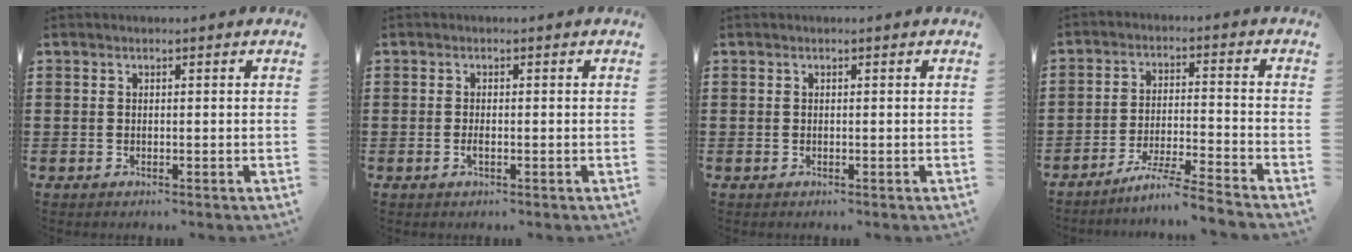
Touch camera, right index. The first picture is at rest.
{"total": 1.0, "force": [-0.3, 0.2, 0.9], "torque": [-0.018, -0.002, -0.005]}
{"total": 0.0}
{"total": 6.1, "force": [-5.4, -1.0, 2.5], "torque": [-0.052, -0.018, -0.105]}